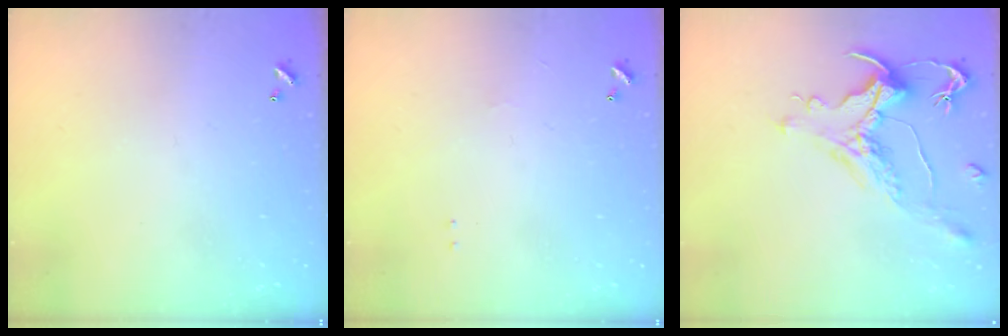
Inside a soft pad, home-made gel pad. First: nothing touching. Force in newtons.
{"total": 0.9, "press": 0.8, "slide": 0.5}
{"total": 1.7, "press": 1.1, "slide": 1.3}